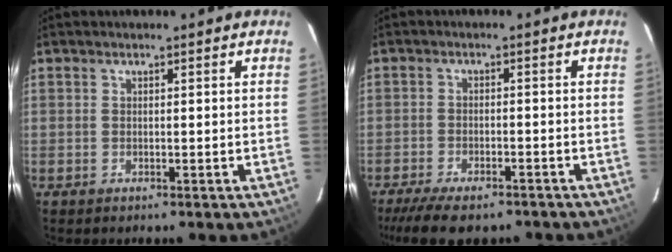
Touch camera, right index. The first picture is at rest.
{"total": 10.8, "force": [-8.8, 3.3, 5.4], "torque": [-0.125, -0.027, -0.141]}